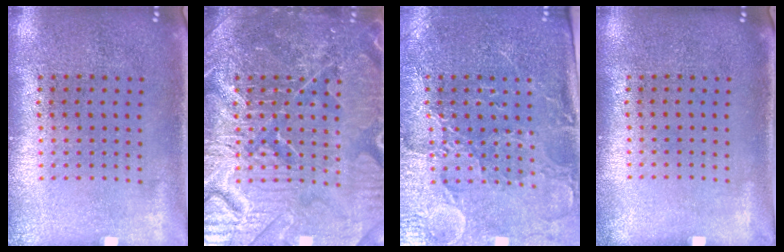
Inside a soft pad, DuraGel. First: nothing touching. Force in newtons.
{"total": 7.6, "press": 7.5, "slide": 0.9}
{"total": 3.5, "press": 3.3, "slide": 1.2}
{"total": 0.0}